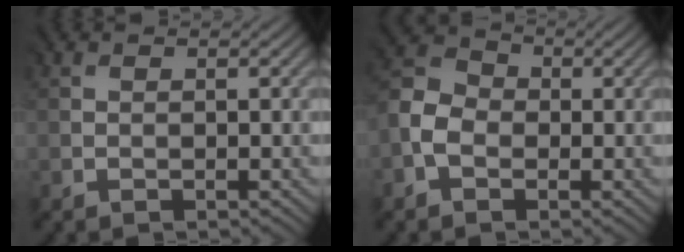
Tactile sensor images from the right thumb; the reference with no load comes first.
{"total": 4.6, "force": [-2.0, 3.5, 2.3], "torque": [-0.059, 0.004, -0.048]}